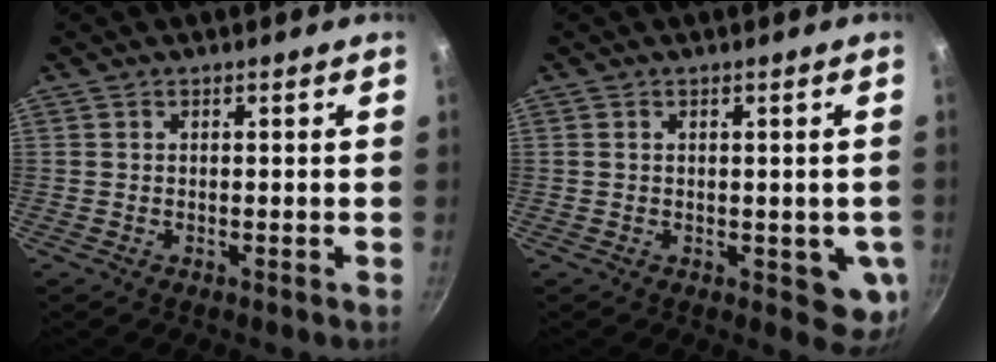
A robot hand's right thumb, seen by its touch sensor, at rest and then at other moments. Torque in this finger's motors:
{"motor_torque": [0.91, 0.52, -0.14, 0.08, 0.16]}